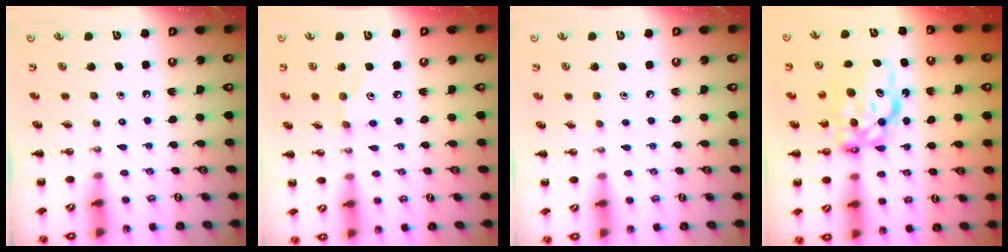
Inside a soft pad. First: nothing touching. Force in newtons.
{"total": 2.5, "press": 2.4, "slide": 0.7}
{"total": 3.1, "press": 2.9, "slide": 1.1}
{"total": 8.5, "press": 8.3, "slide": 1.7}